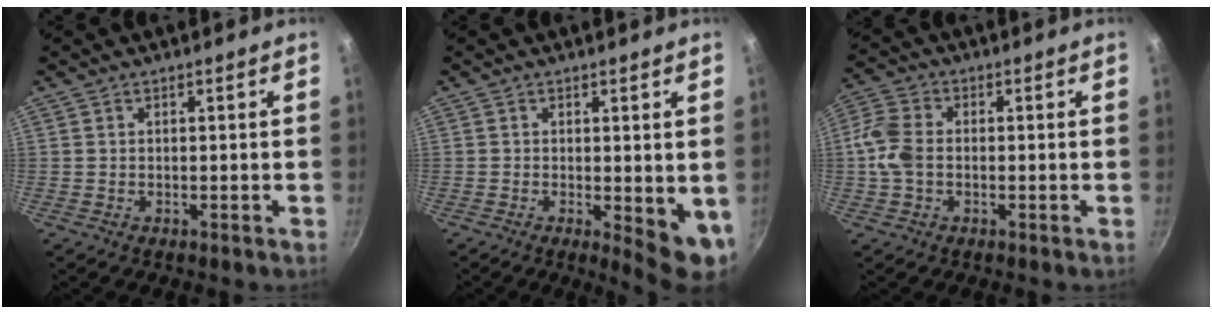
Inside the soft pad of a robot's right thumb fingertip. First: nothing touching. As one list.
[{"total": 6.8, "force": [-0.5, 2.5, 6.3], "torque": [-0.072, -0.012, -0.001]}, {"total": 6.9, "force": [-0.6, 4.9, 4.9], "torque": [-0.101, 0.016, -0.027]}]